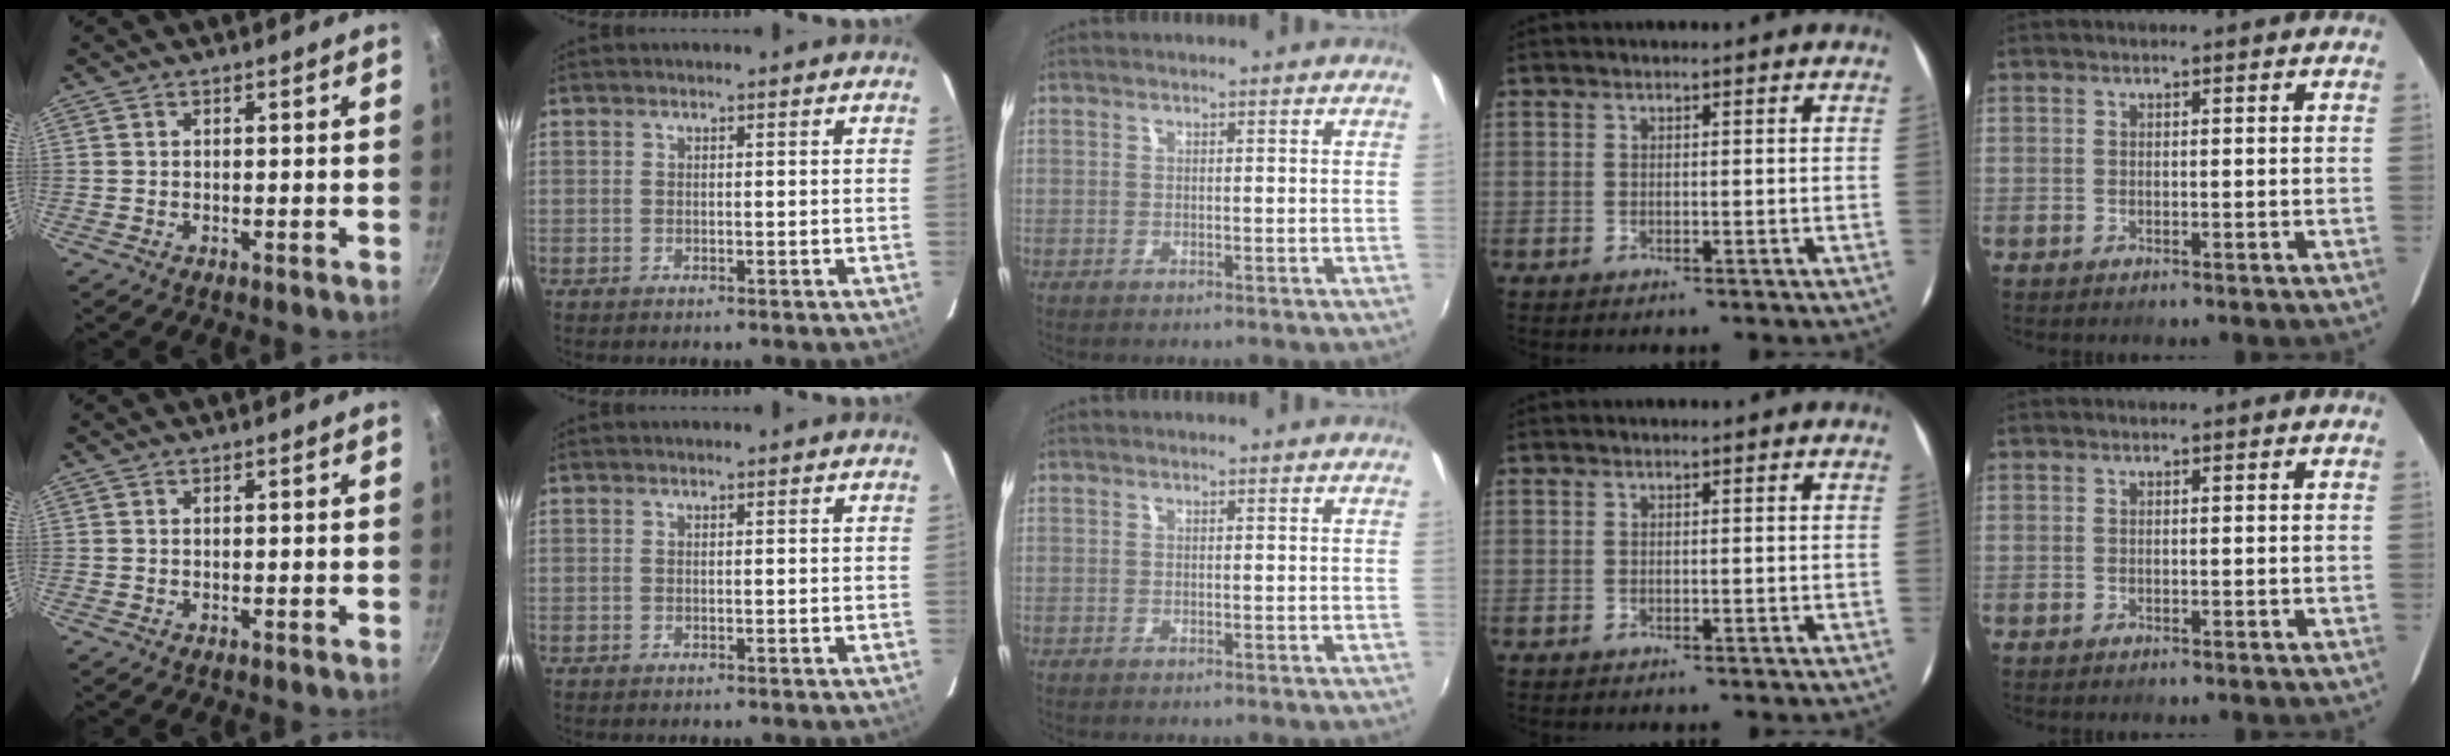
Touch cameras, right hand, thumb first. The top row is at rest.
{}